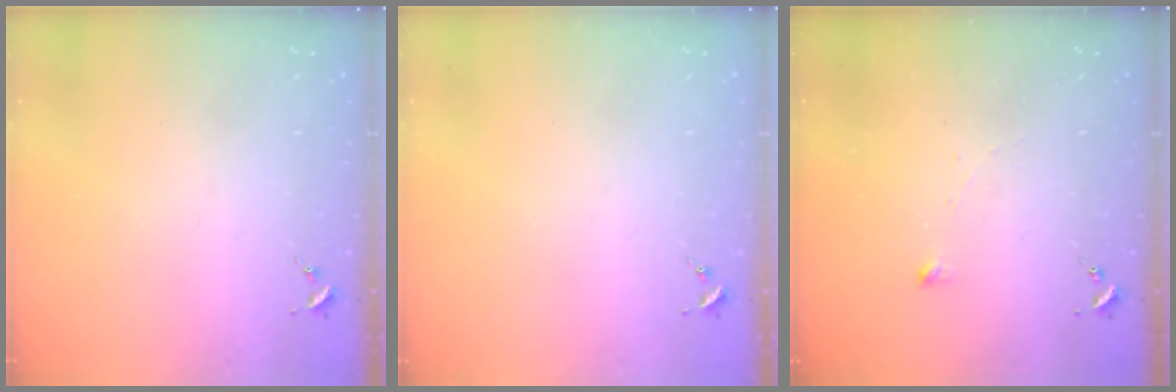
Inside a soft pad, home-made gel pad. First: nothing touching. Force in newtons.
{"total": 0.0}
{"total": 2.6, "press": 2.6, "slide": 0.1}